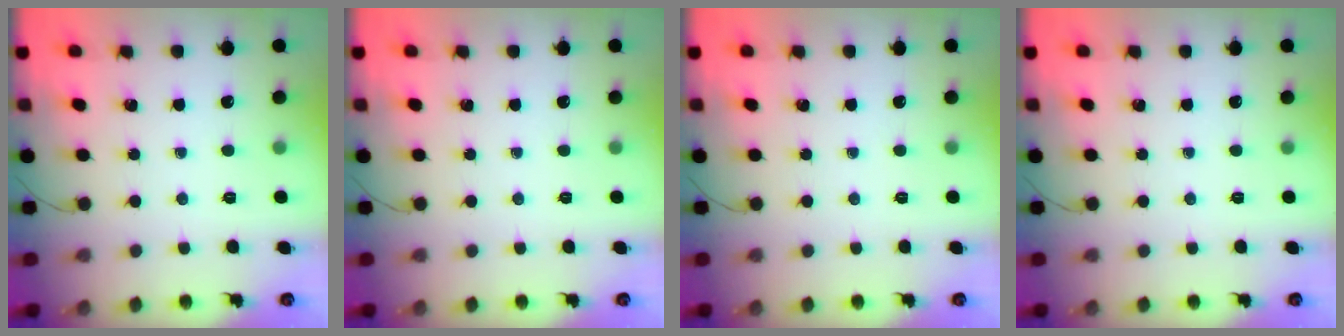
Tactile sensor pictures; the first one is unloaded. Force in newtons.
{"total": 0.0}
{"total": 0.0}
{"total": 0.0}